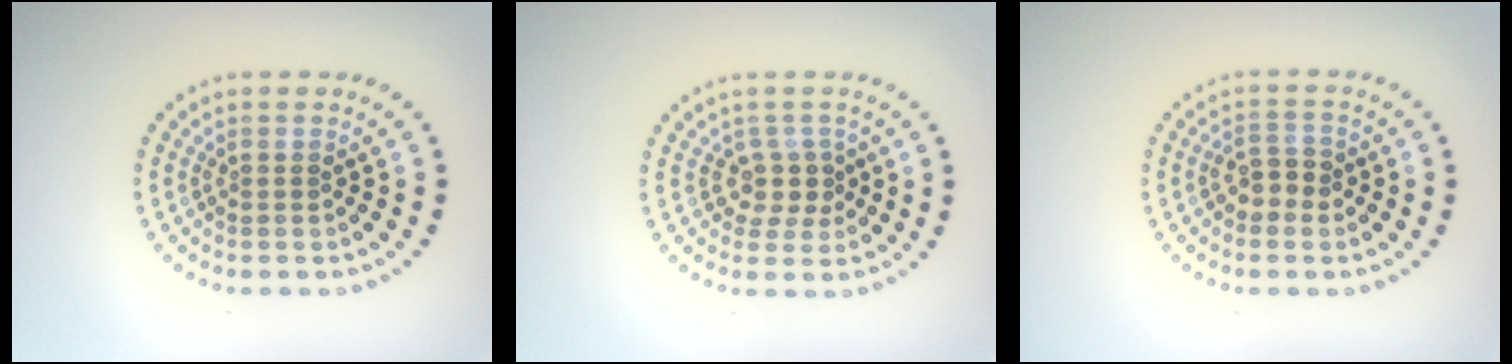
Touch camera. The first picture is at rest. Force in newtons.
{"total": 2.5, "press": 1.9, "slide": 1.6}
{"total": 2.1, "press": 2.0, "slide": 0.5}